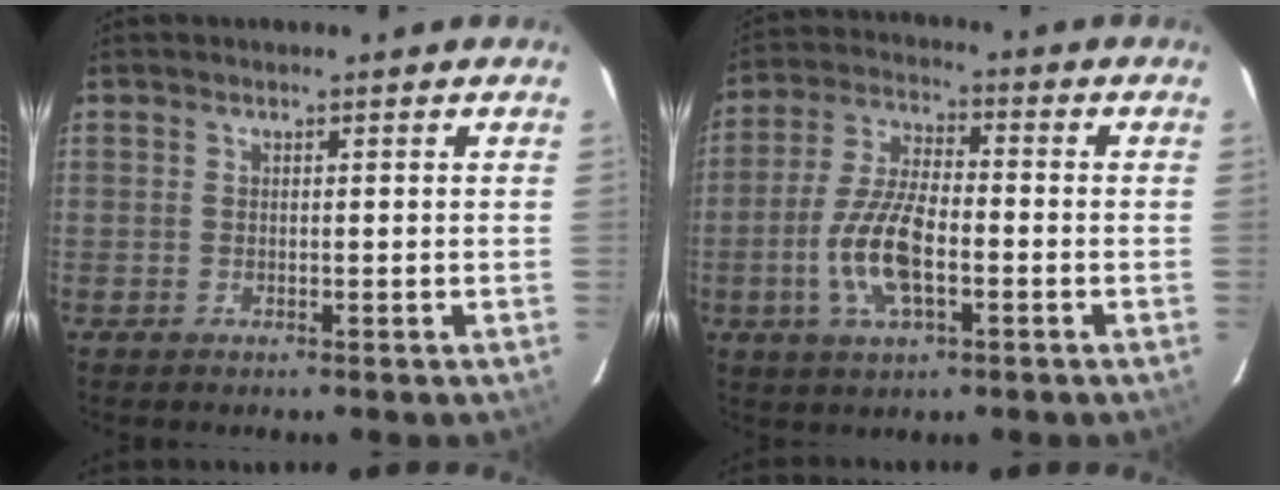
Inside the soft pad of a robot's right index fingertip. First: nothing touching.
{"total": 11.4, "force": [-3.4, 4.5, 9.9], "torque": [-0.209, 0.002, -0.064]}